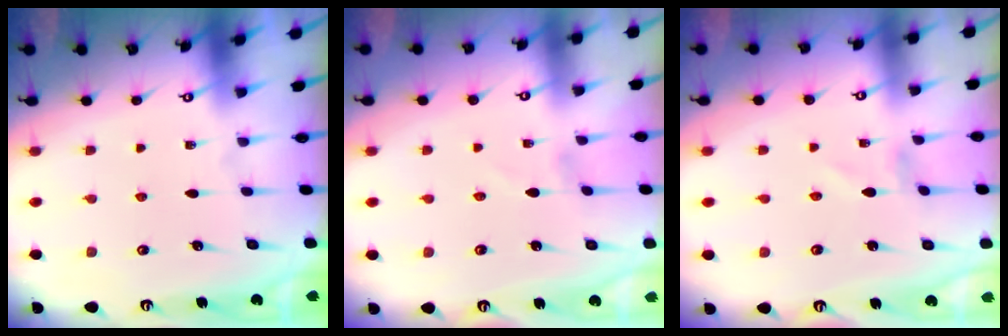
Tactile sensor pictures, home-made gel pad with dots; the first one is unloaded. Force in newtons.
{"total": 1.2, "press": 1.2, "slide": 0.1}
{"total": 1.4, "press": 1.4, "slide": 0.1}